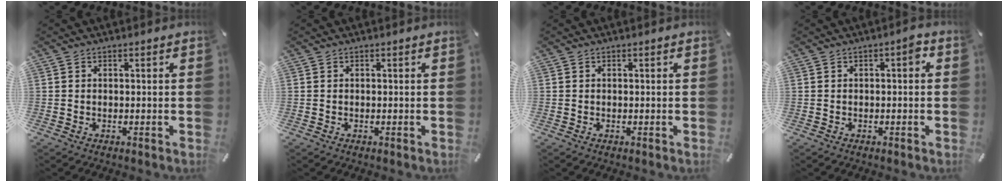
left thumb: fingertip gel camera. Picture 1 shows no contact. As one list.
[{"total": 0.0}, {"total": 0.0}, {"total": 2.7, "force": [-0.1, 1.1, 2.5], "torque": [-0.040, 0.010, -0.008]}]